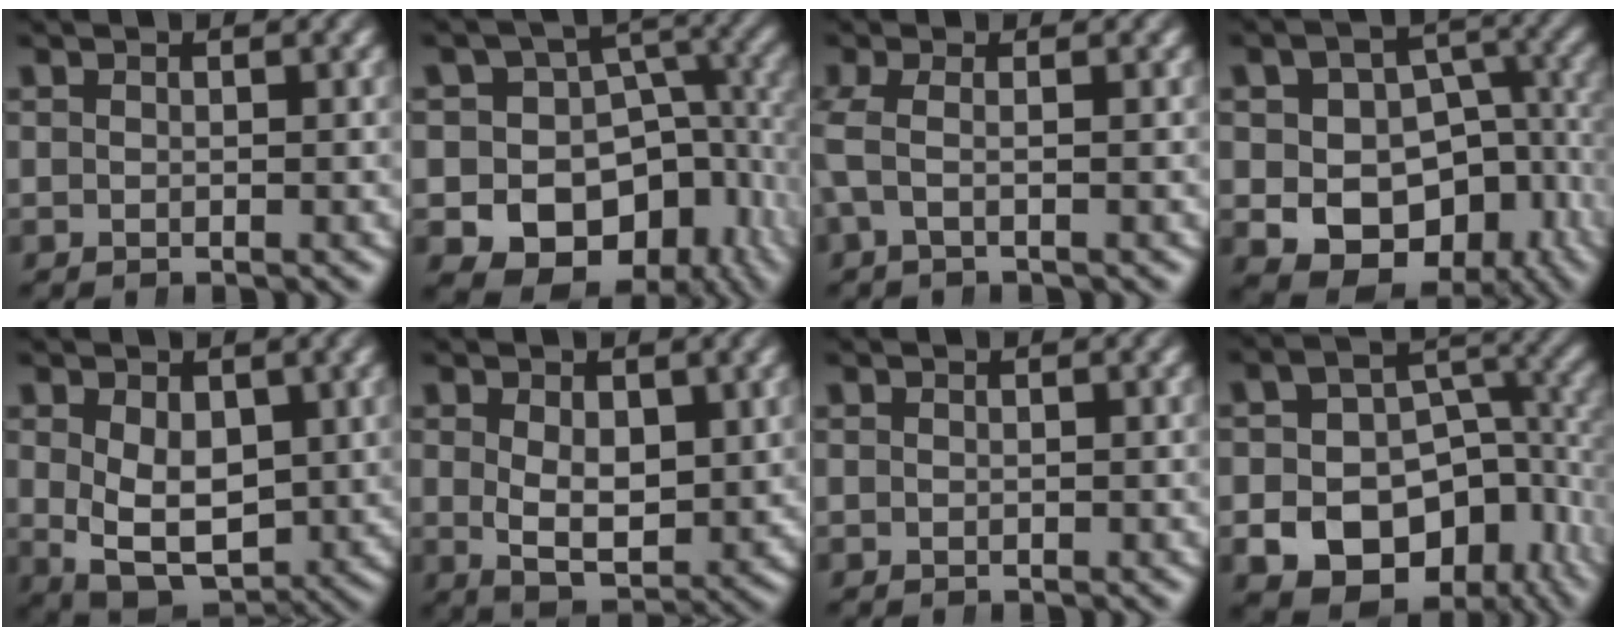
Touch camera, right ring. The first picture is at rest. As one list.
[{"total": 19.4, "force": [-4.7, 16.1, 9.8], "torque": [-0.207, -0.097, -0.053]}, {"total": 2.1, "force": [0.2, 0.5, 2.1], "torque": [-0.050, 0.005, 0.003]}, {"total": 13.2, "force": [-3.6, 10.5, 7.2], "torque": [-0.128, -0.070, -0.030]}, {"total": 8.1, "force": [-1.5, 6.1, 5.1], "torque": [-0.107, -0.047, -0.006]}, {"total": 5.5, "force": [-0.2, 3.7, 4.0], "torque": [-0.067, -0.026, 0.006]}, {"total": 0.0}, {"total": 16.5, "force": [-4.8, 12.9, 9.2], "torque": [-0.165, -0.066, -0.060]}]